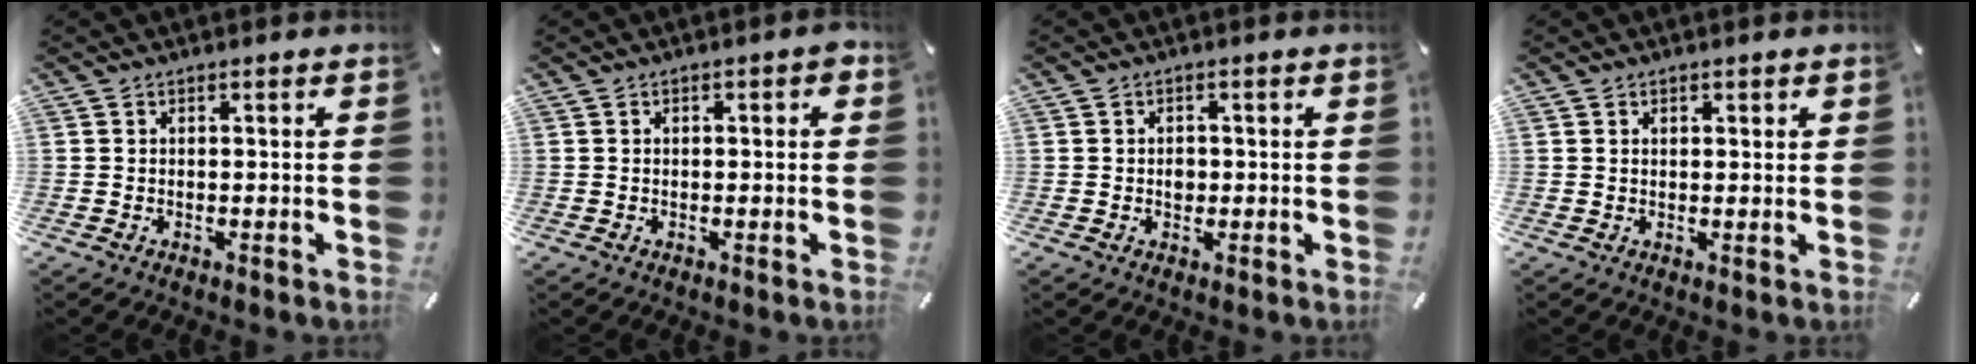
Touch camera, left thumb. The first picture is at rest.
{"total": 1.5, "force": [0.0, 0.6, 1.3], "torque": [-0.024, 0.004, -0.001]}
{"total": 2.0, "force": [-0.1, 1.7, 1.1], "torque": [-0.006, -0.001, -0.006]}
{"total": 1.0, "force": [0.7, 0.7, 0.2], "torque": [0.004, -0.002, 0.012]}